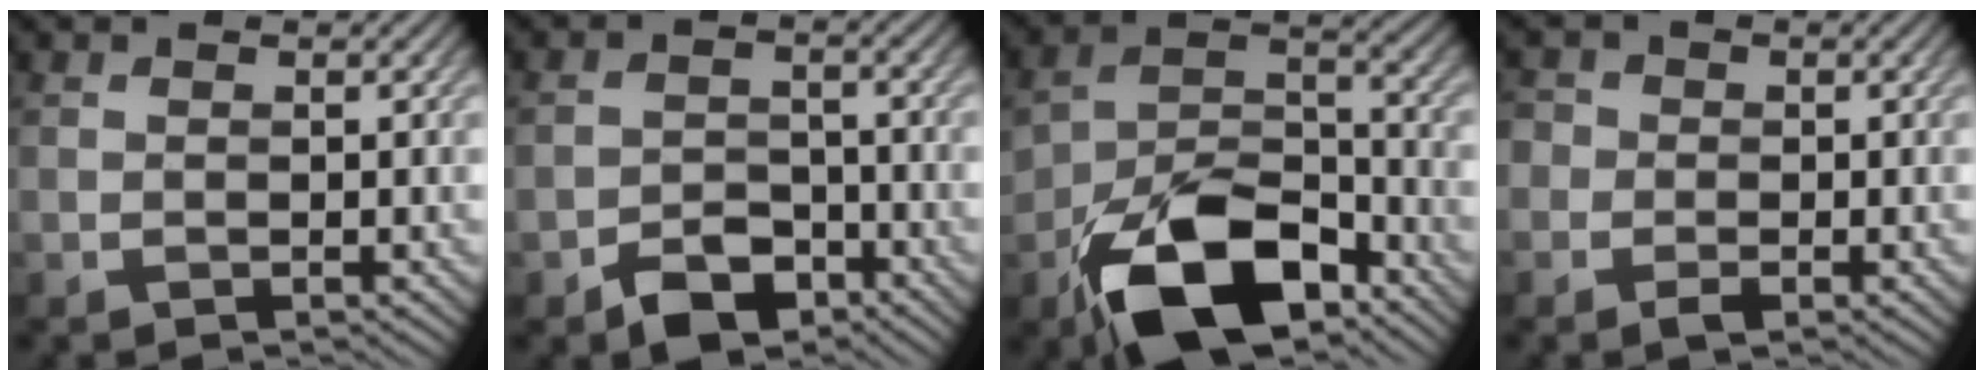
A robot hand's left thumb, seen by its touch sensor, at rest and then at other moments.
{"total": 4.9, "force": [-3.5, 2.7, 2.2], "torque": [-0.037, -0.002, -0.069]}
{"total": 13.5, "force": [-8.1, 7.0, 8.3], "torque": [-0.156, -0.011, -0.151]}
{"total": 2.9, "force": [-1.0, 2.4, 1.2], "torque": [-0.011, -0.001, -0.030]}